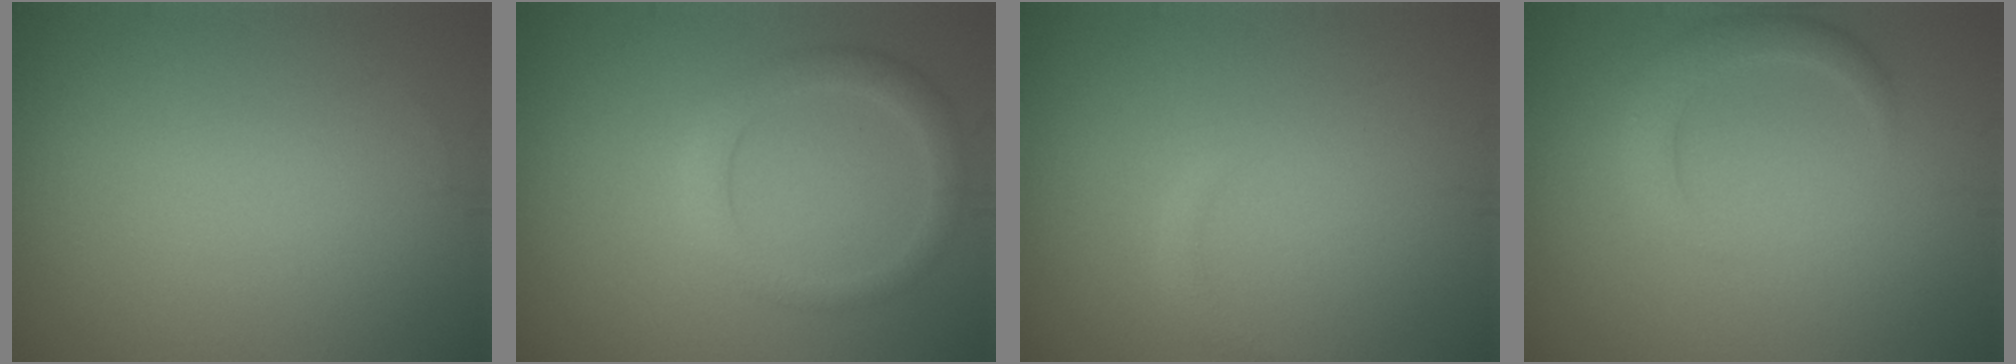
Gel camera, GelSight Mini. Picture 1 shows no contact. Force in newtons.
{"total": 2.7, "press": 2.6, "slide": 0.2}
{"total": 0.8, "press": 0.8, "slide": 0.0}
{"total": 2.4, "press": 2.4, "slide": 0.2}